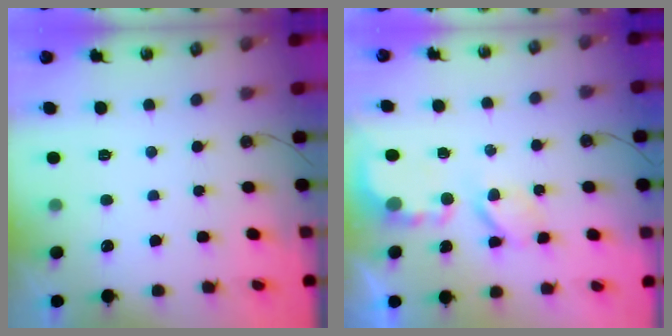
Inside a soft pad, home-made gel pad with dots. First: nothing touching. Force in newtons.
{"total": 7.0, "press": 7.0, "slide": 0.3}